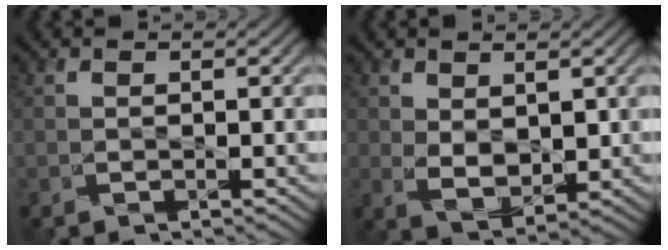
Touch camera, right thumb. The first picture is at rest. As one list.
[{"total": 4.1, "force": [1.2, 2.5, 2.9], "torque": [-0.060, -0.009, 0.029]}]